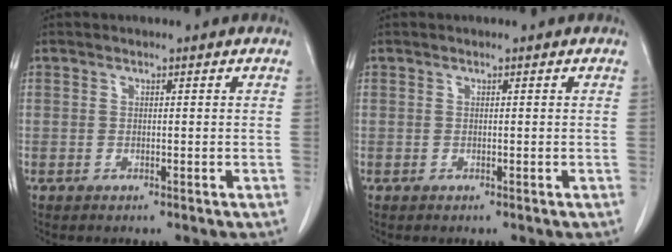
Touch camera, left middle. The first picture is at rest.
{"total": 0.0}